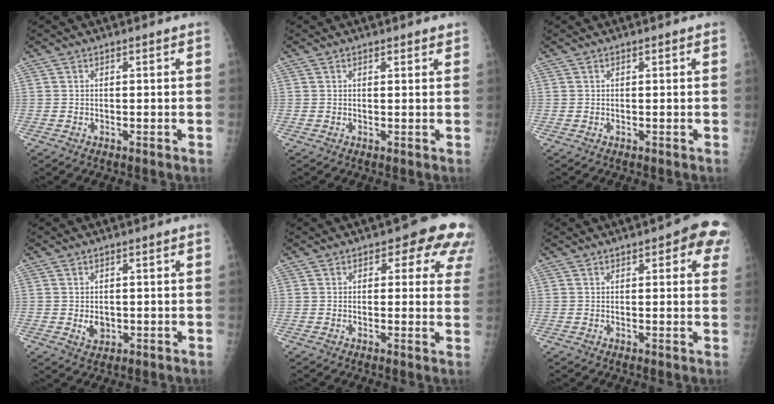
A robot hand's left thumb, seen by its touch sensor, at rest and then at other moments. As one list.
[{"total": 1.1, "force": [0.9, 0.4, 0.5], "torque": [-0.001, -0.005, 0.010]}, {"total": 0.0}, {"total": 2.8, "force": [-0.2, 2.1, 1.8], "torque": [-0.020, -0.002, 0.005]}, {"total": 9.5, "force": [5.0, 5.0, 6.3], "torque": [-0.019, -0.017, 0.044]}, {"total": 8.4, "force": [3.9, 3.0, 6.7], "torque": [-0.048, -0.005, 0.036]}]